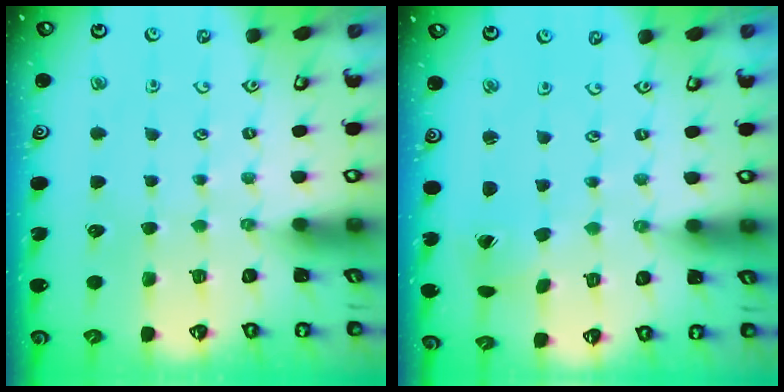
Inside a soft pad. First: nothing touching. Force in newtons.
{"total": 1.7, "press": 1.7, "slide": 0.1}